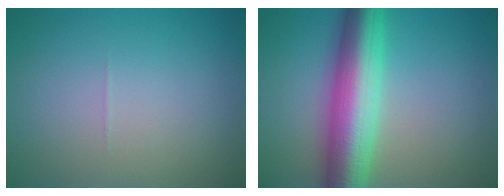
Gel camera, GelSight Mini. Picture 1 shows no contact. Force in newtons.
{"total": 9.6, "press": 9.6, "slide": 0.1}